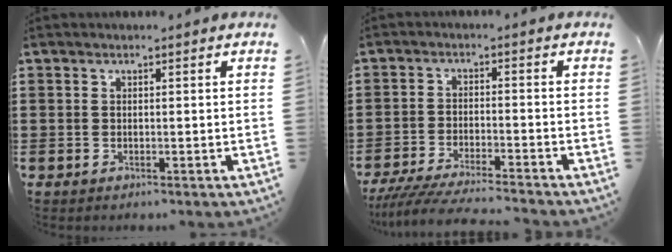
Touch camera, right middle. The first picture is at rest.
{"total": 5.0, "force": [-4.7, 0.0, 1.8], "torque": [-0.043, -0.018, -0.093]}